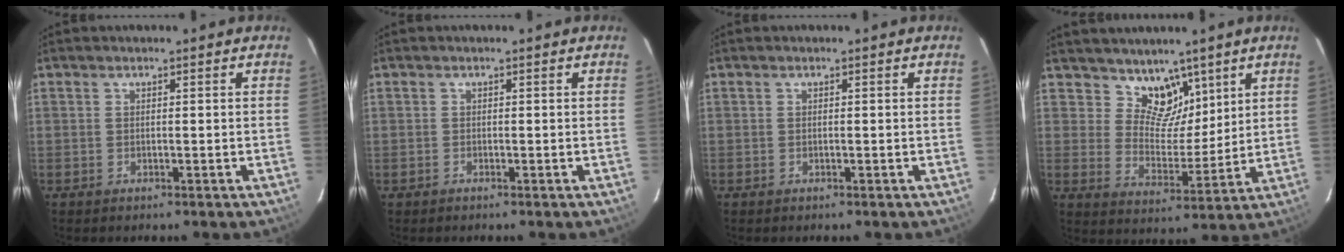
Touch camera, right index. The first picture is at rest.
{"total": 0.6, "force": [-0.3, 0.5, -0.1], "torque": [0.000, 0.003, -0.007]}
{"total": 0.0}
{"total": 8.3, "force": [6.0, 5.3, 2.3], "torque": [-0.021, -0.017, 0.108]}